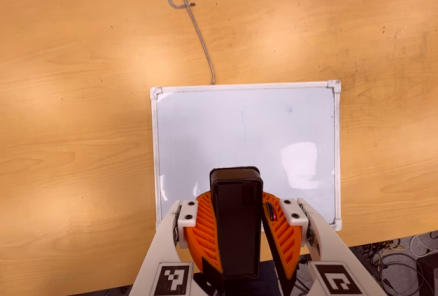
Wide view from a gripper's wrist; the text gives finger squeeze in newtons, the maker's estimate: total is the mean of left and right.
{"total": 9.8, "left": 10.0, "right": 9.7}